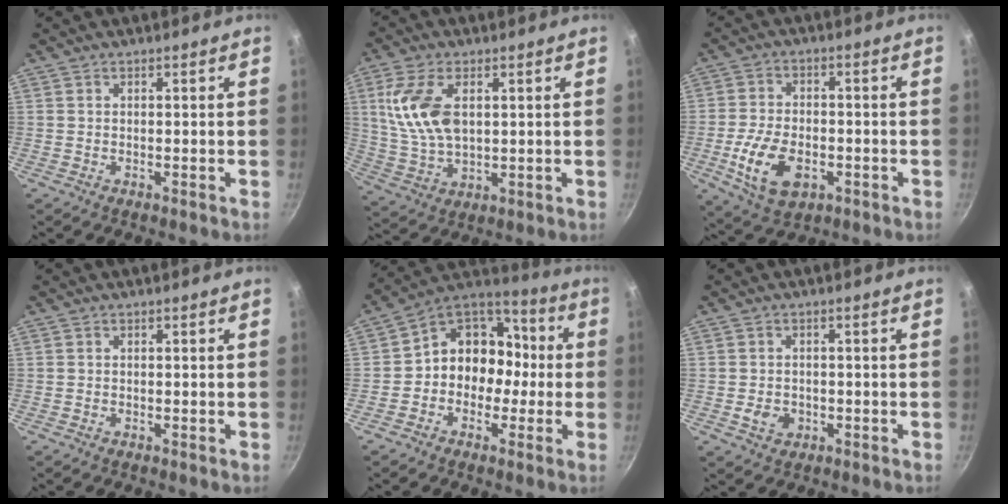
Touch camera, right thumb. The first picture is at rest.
{"total": 12.2, "force": [2.9, 6.9, 9.6], "torque": [-0.185, -0.010, 0.064]}
{"total": 11.5, "force": [-3.6, 6.9, 8.5], "torque": [-0.152, 0.011, -0.060]}
{"total": 0.0}
{"total": 12.9, "force": [-1.7, 11.0, 6.4], "torque": [-0.041, 0.056, -0.046]}
{"total": 3.7, "force": [-1.0, 2.9, 1.9], "torque": [-0.026, 0.008, -0.013]}